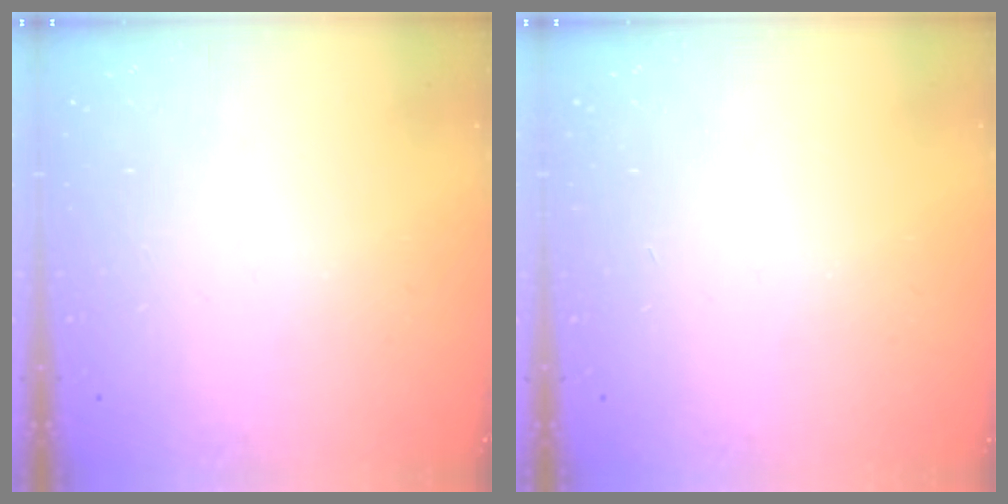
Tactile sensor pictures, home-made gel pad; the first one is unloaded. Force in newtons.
{"total": 0.0}